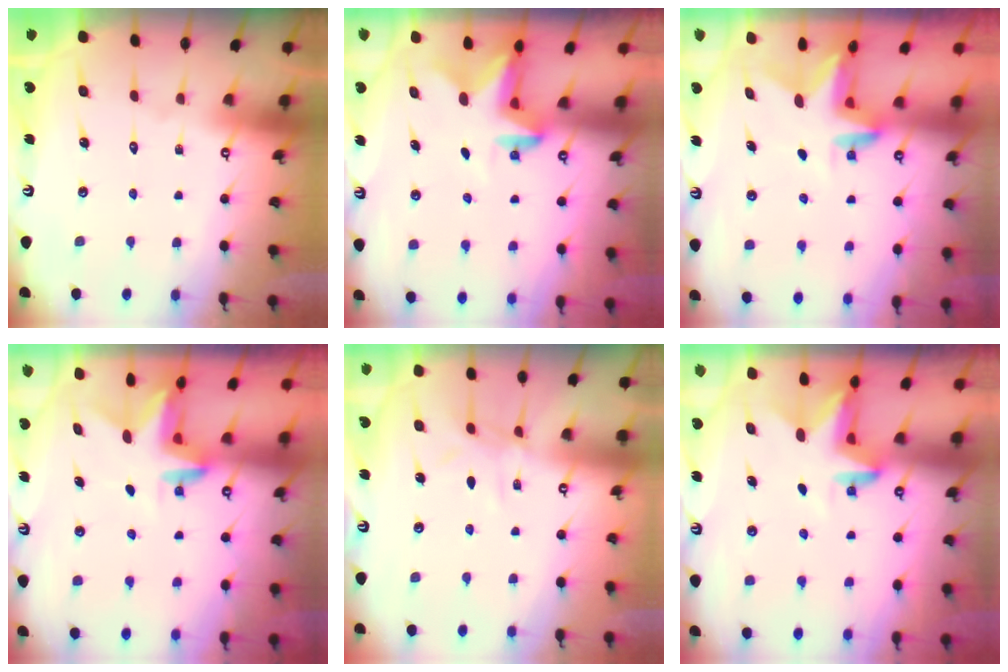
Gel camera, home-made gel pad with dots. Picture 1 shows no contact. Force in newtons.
{"total": 2.7, "press": 2.7, "slide": 0.5}
{"total": 2.9, "press": 2.9, "slide": 0.2}
{"total": 3.0, "press": 3.0, "slide": 0.2}
{"total": 6.7, "press": 6.6, "slide": 0.7}
{"total": 3.4, "press": 3.4, "slide": 0.1}